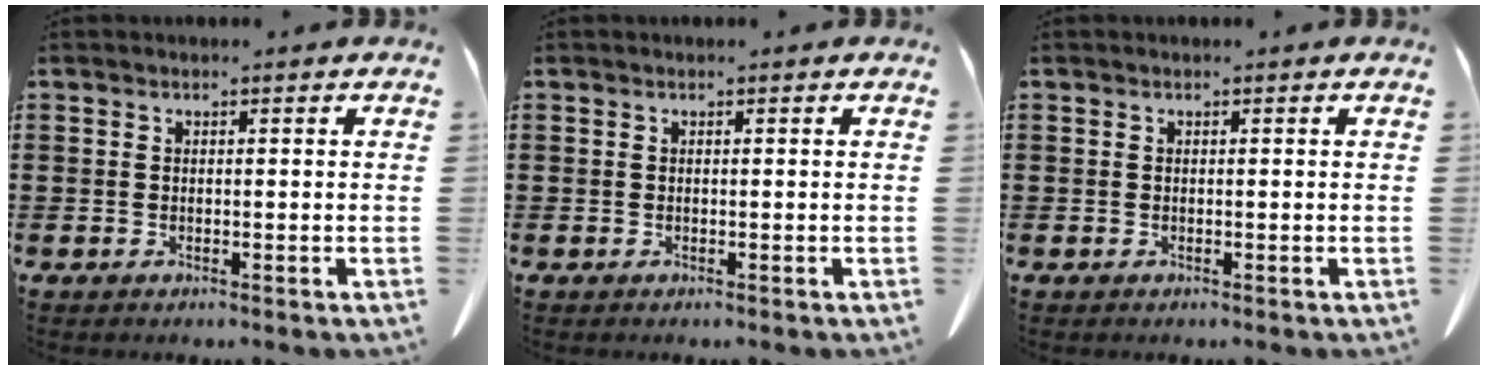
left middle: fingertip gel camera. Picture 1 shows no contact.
{"total": 0.0}
{"total": 0.0}